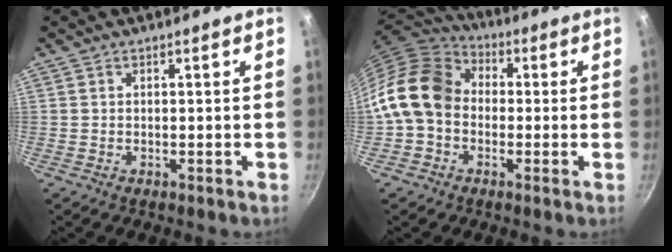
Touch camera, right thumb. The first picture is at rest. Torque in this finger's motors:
{"motor_torque": [0.09, 1.36, 0.93, -0.86, 0.44]}